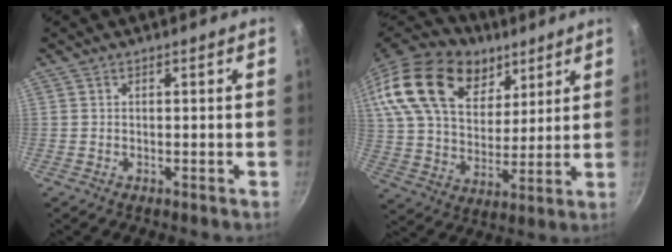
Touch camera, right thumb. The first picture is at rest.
{"total": 28.4, "force": [14.5, 18.3, 16.1], "torque": [-0.309, -0.004, 0.257]}